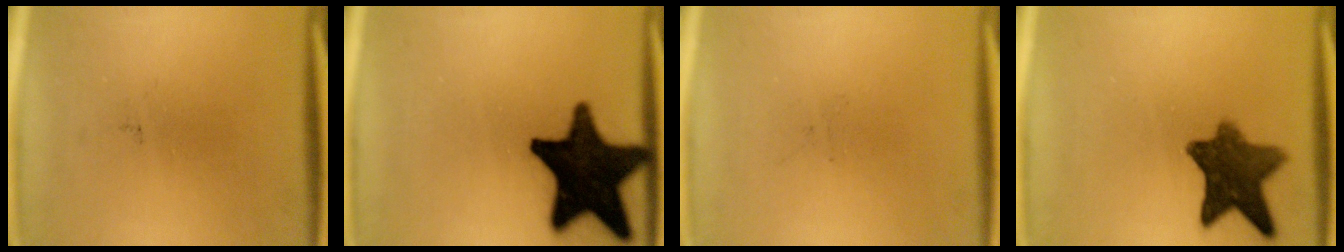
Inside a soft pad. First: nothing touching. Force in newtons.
{"total": 19.8}
{"total": 0.0}
{"total": 9.8}